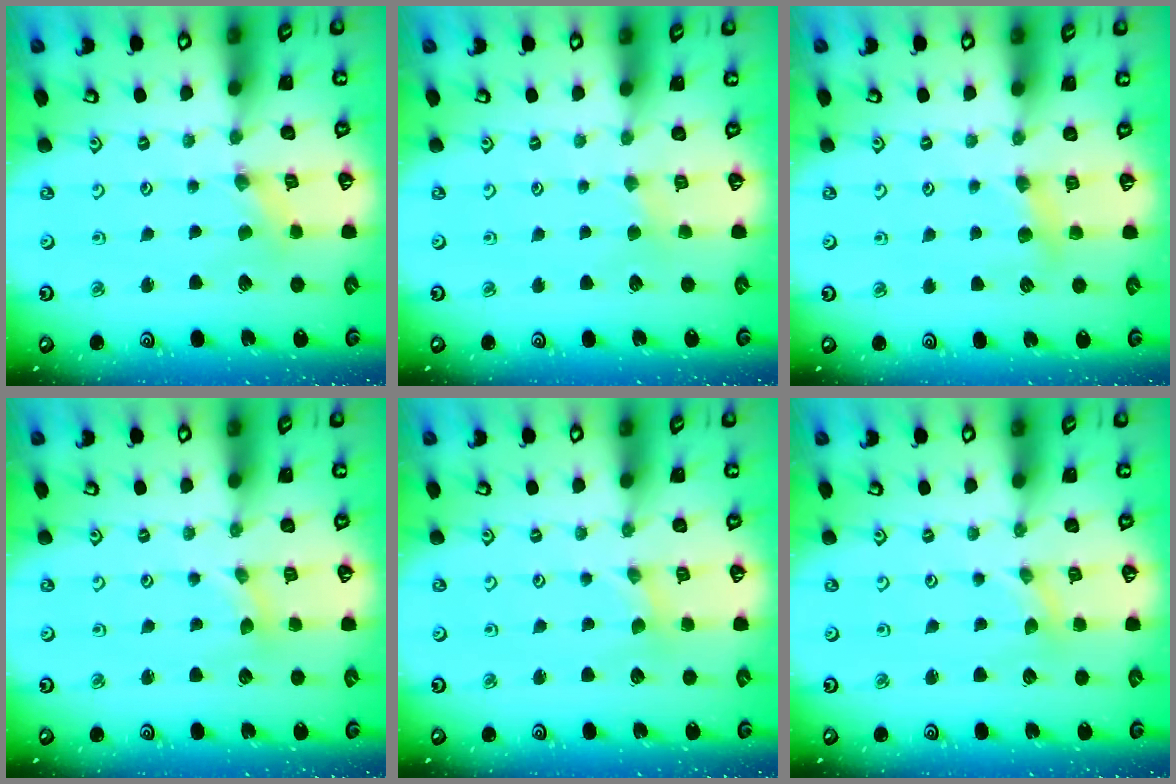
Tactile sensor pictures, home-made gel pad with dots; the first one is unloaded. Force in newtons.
{"total": 2.0, "press": 2.0, "slide": 0.3}
{"total": 6.1, "press": 6.1, "slide": 0.5}
{"total": 1.1, "press": 1.1, "slide": 0.1}
{"total": 0.0}
{"total": 0.0}